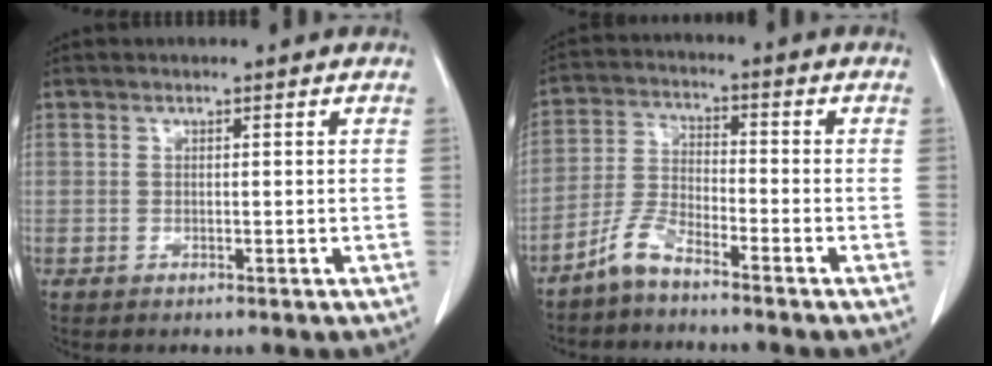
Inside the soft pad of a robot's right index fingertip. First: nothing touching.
{"total": 5.3, "force": [-4.4, 0.9, 2.7], "torque": [-0.069, -0.009, -0.094]}